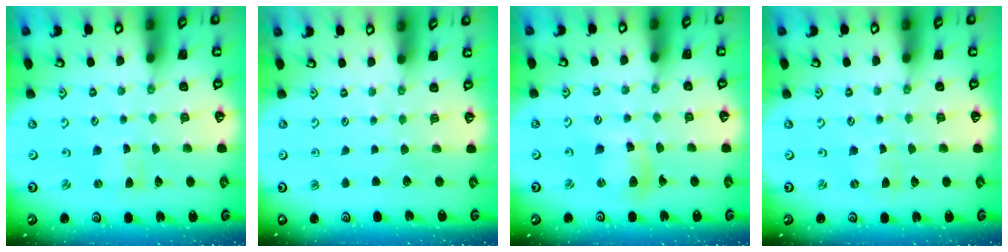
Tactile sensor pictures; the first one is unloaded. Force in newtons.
{"total": 0.0}
{"total": 8.7, "press": 8.6, "slide": 1.1}
{"total": 0.0}